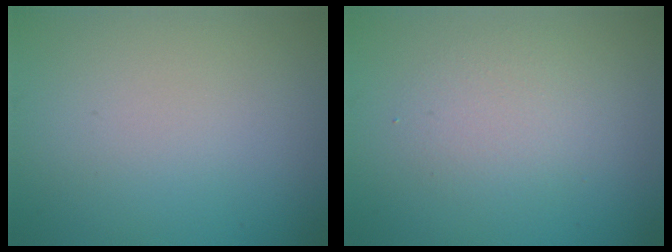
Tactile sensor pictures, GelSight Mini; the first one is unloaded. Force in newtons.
{"total": 2.4, "press": 2.4, "slide": 0.3}